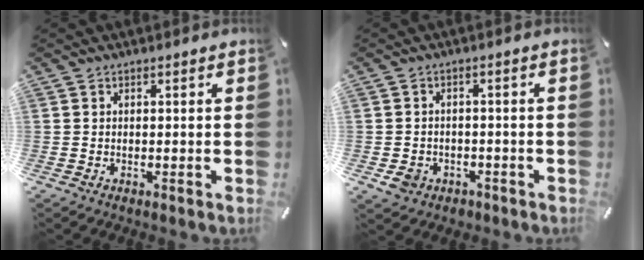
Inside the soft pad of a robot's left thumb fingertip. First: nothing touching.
{"total": 4.7, "force": [-2.2, 3.8, 1.8], "torque": [-0.041, 0.006, -0.040]}